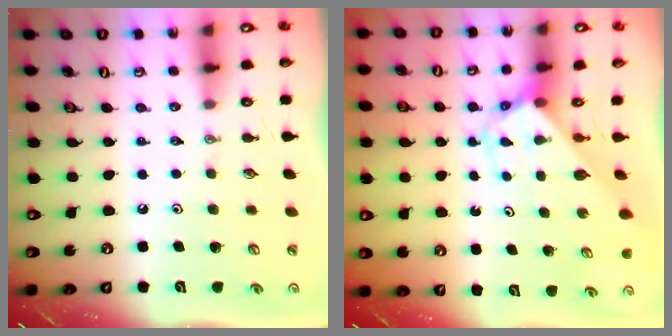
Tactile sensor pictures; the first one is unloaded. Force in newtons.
{"total": 2.9, "press": 2.9, "slide": 0.1}